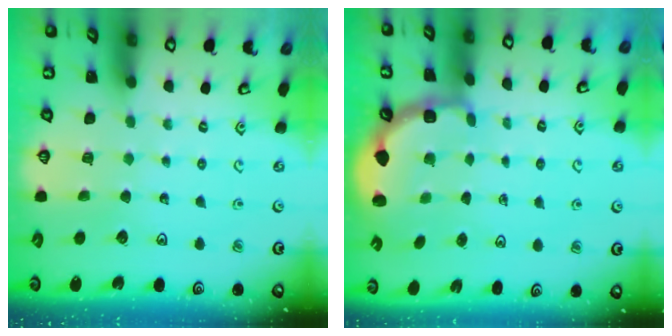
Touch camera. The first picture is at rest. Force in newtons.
{"total": 2.7, "press": 2.1, "slide": 1.7}